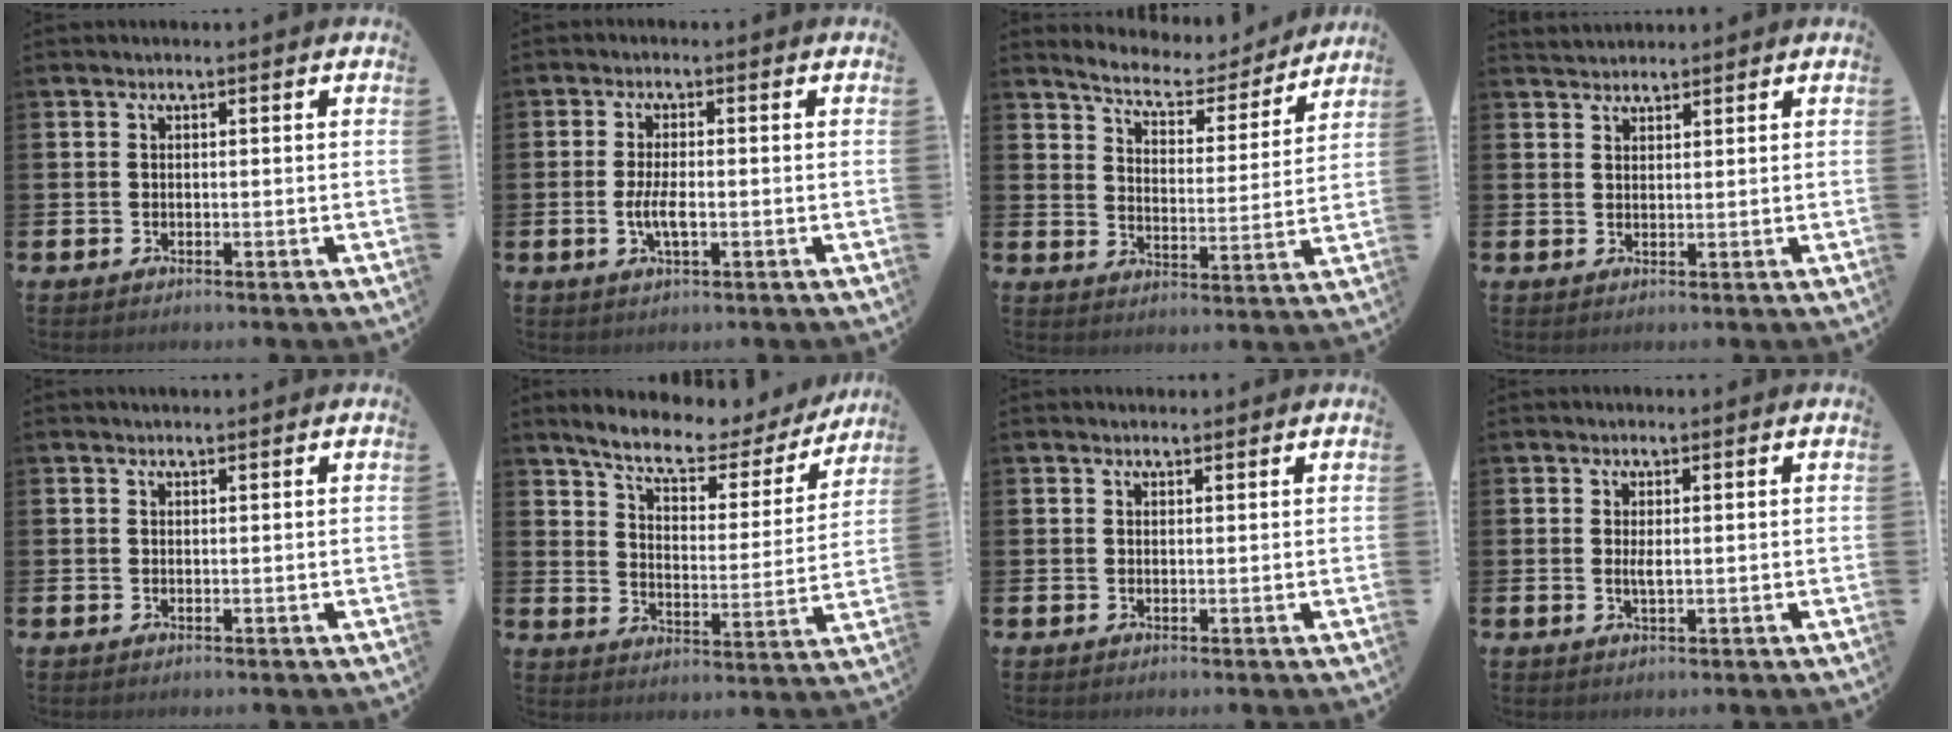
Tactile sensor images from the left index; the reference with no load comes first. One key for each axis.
{"total": 3.5, "fx": -0.7, "fy": 1.2, "fz": 3.2, "tx": -0.063, "ty": -0.002, "tz": -0.016}
{"total": 6.3, "fx": 5.9, "fy": 1.6, "fz": 1.6, "tx": -0.059, "ty": -0.044, "tz": 0.097}
{"total": 2.2, "fx": 2.2, "fy": 0.6, "fz": -0.1, "tx": 0.005, "ty": -0.007, "tz": 0.039}
{"total": 0.6, "fx": 0.6, "fy": 0.1, "fz": 0.1, "tx": 0.005, "ty": -0.002, "tz": 0.010}
{"total": 8.3, "fx": 7.3, "fy": 2.3, "fz": 3.3, "tx": -0.096, "ty": -0.045, "tz": 0.122}
{"total": 1.0, "fx": 0.9, "fy": 0.3, "fz": 0.1, "tx": 0.006, "ty": 0.000, "tz": 0.015}
{"total": 1.4, "fx": 0.3, "fy": 0.3, "fz": 1.3, "tx": -0.025, "ty": 0.001, "tz": 0.003}